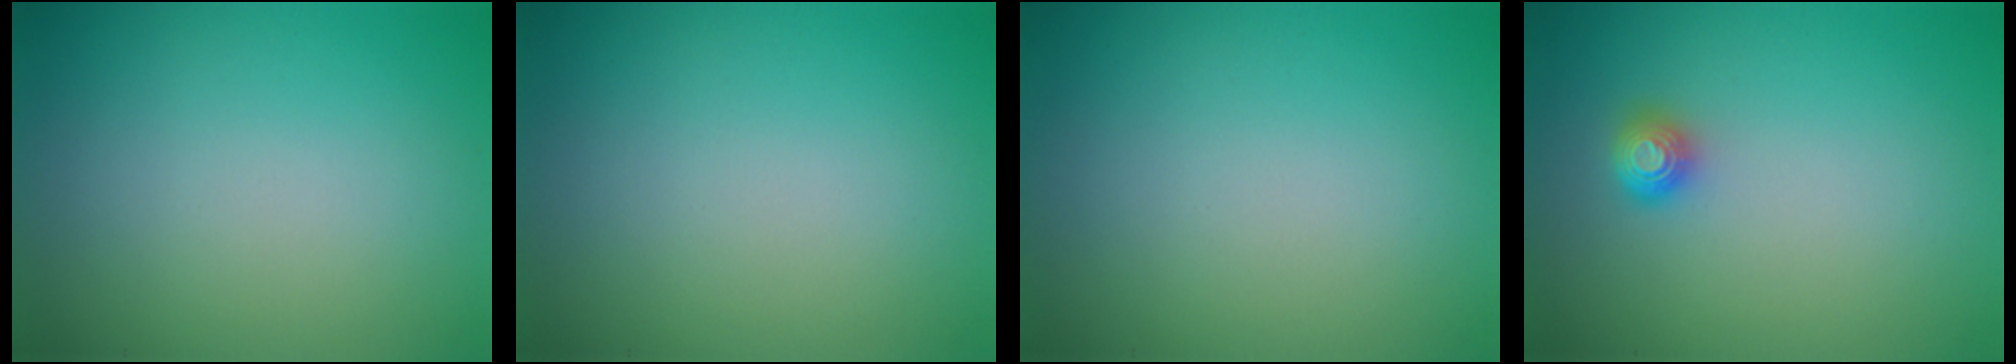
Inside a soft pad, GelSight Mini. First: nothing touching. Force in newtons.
{"total": 0.0}
{"total": 0.0}
{"total": 1.6, "press": 1.4, "slide": 0.6}